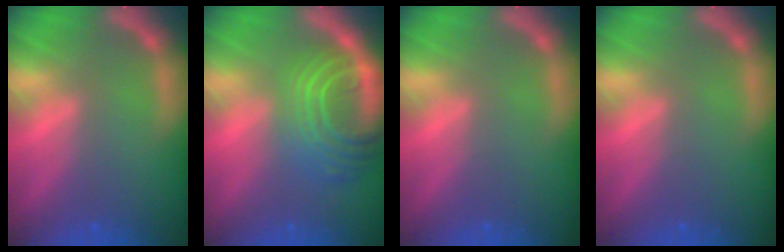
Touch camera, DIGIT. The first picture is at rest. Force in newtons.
{"total": 10.0}
{"total": 0.0}
{"total": 0.0}